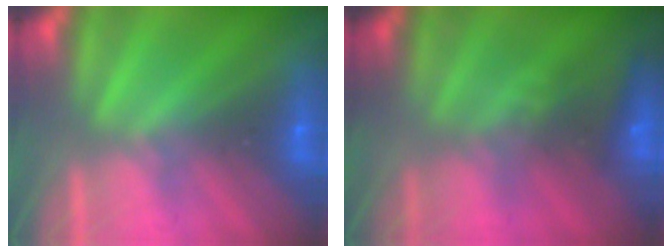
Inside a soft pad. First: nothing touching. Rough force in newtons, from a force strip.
{"total": 4.2}